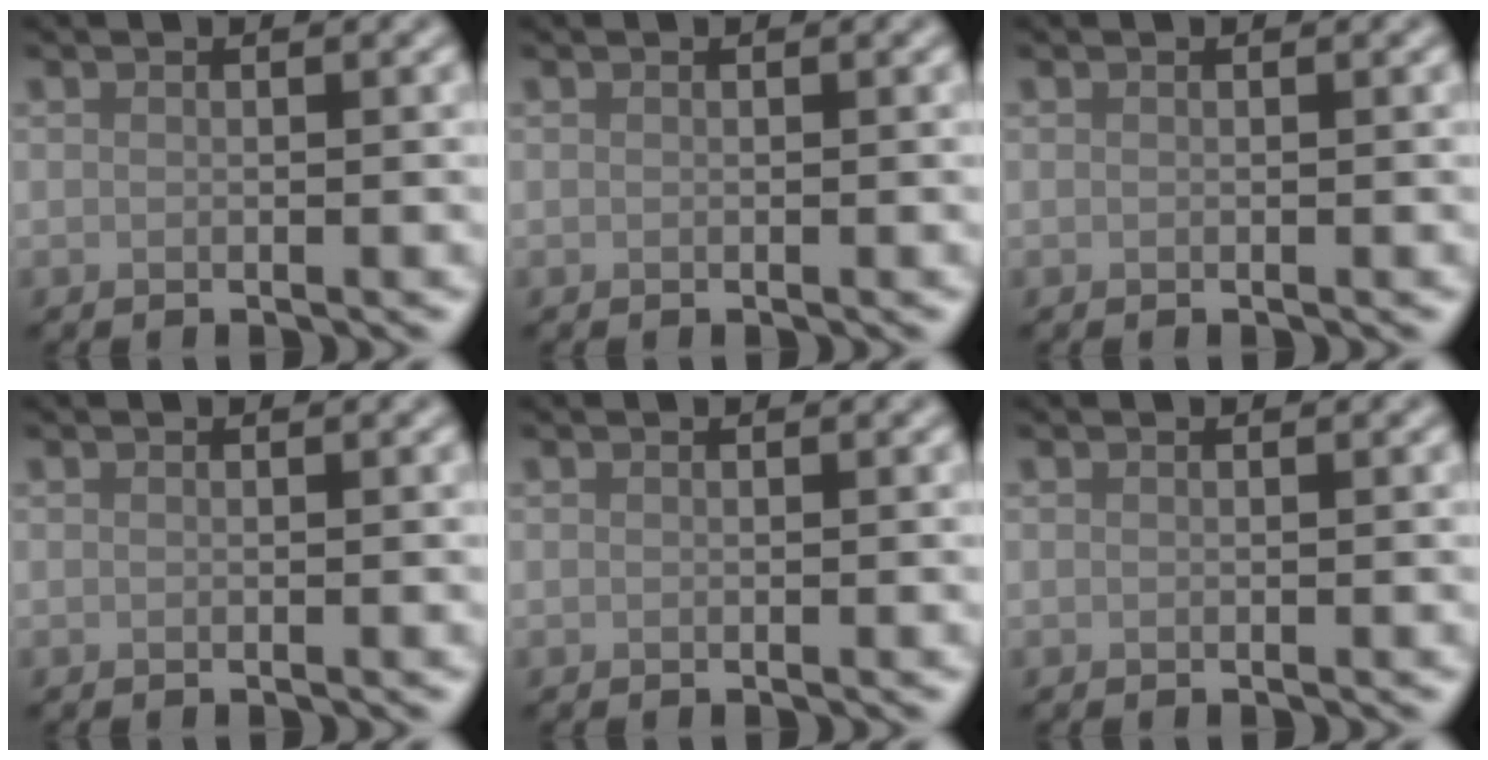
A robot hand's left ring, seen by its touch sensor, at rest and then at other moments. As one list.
[{"total": 0.0}, {"total": 0.0}, {"total": 0.0}, {"total": 0.0}, {"total": 0.0}]